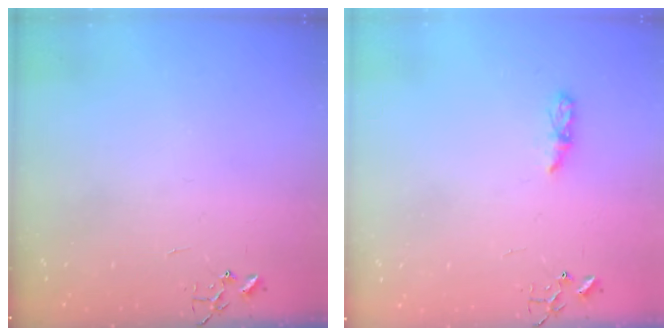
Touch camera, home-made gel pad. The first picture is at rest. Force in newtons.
{"total": 5.0, "press": 4.9, "slide": 0.5}